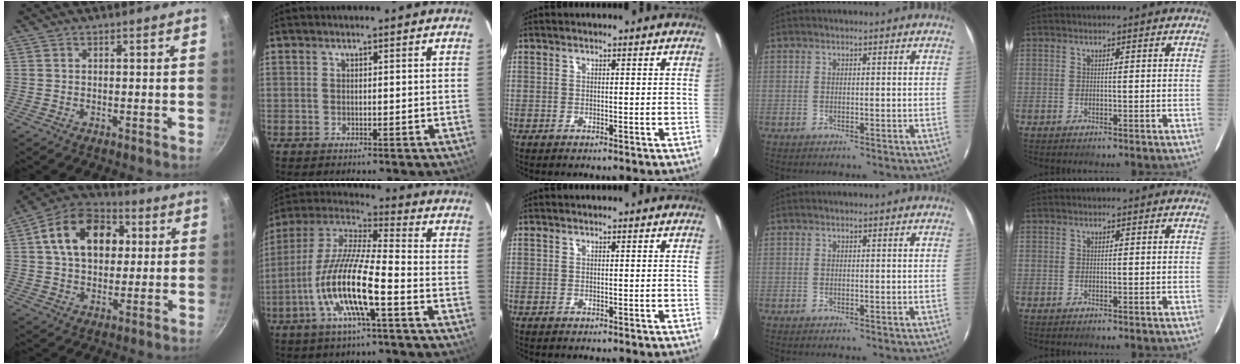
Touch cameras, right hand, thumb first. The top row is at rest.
{"thumb": {"total": 17.4, "force": [4.1, 12.1, 11.7], "torque": [-0.162, 0.019, 0.054]}, "index": {"total": 15.1, "force": [-5.9, 2.0, 13.7], "torque": [-0.273, -0.005, -0.121]}}